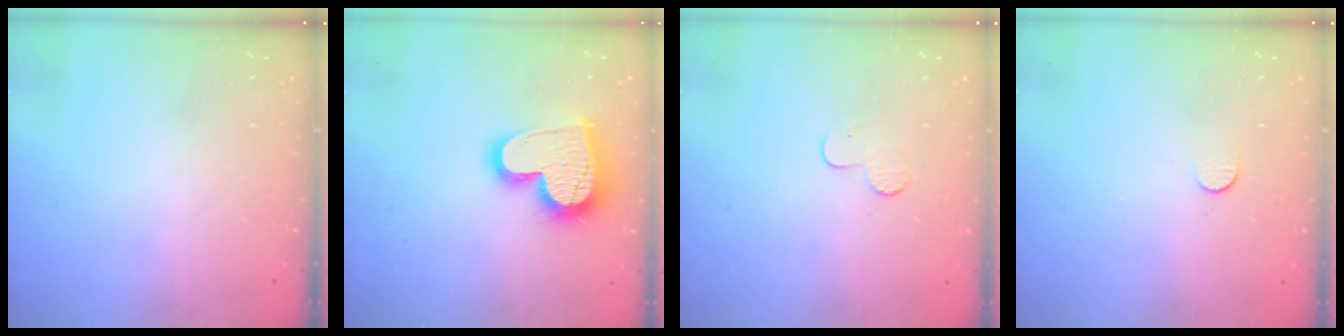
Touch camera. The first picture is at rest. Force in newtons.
{"total": 16.6, "press": 16.5, "slide": 1.6}
{"total": 4.4, "press": 4.4, "slide": 0.4}
{"total": 3.7, "press": 3.7, "slide": 0.4}